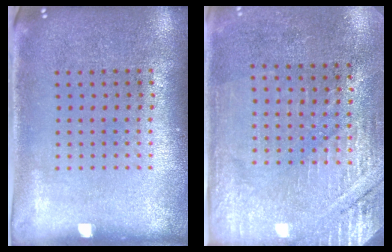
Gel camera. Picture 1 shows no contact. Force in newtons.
{"total": 2.9, "press": 2.7, "slide": 1.1}